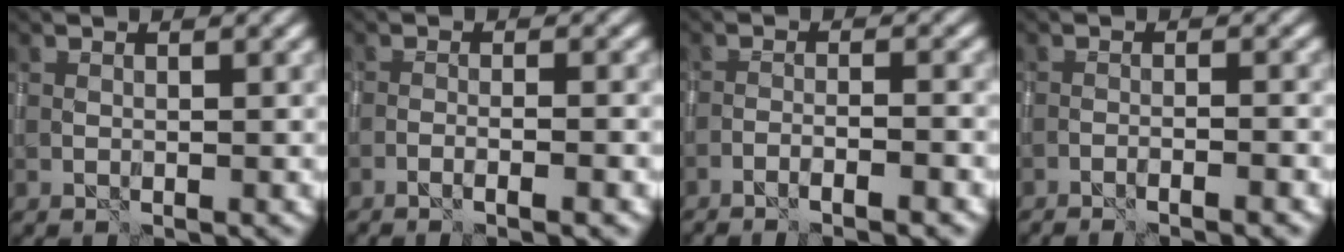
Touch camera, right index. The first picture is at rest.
{"total": 3.0, "force": [-1.8, 0.5, 2.4], "torque": [-0.035, 0.014, -0.039]}
{"total": 3.9, "force": [-2.9, 0.6, 2.6], "torque": [-0.041, 0.006, -0.055]}
{"total": 3.3, "force": [-2.6, 0.5, 2.0], "torque": [-0.027, 0.009, -0.046]}